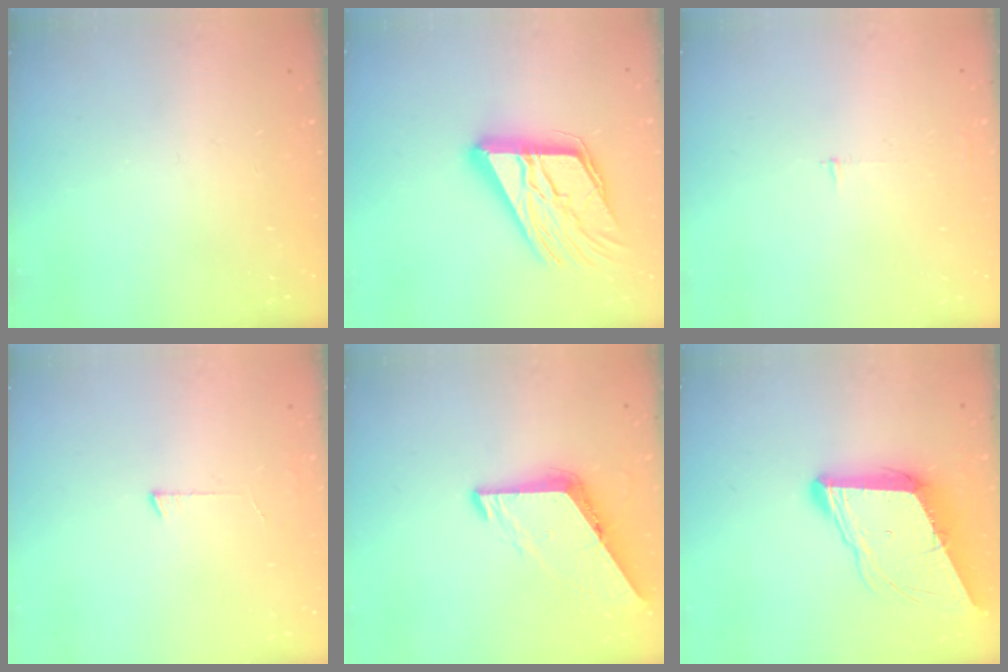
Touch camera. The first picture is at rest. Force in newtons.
{"total": 20.2, "press": 20.1, "slide": 2.1}
{"total": 2.5, "press": 2.5, "slide": 0.2}
{"total": 3.0, "press": 3.0, "slide": 0.3}
{"total": 7.0, "press": 7.0, "slide": 0.5}
{"total": 11.1, "press": 10.6, "slide": 3.3}